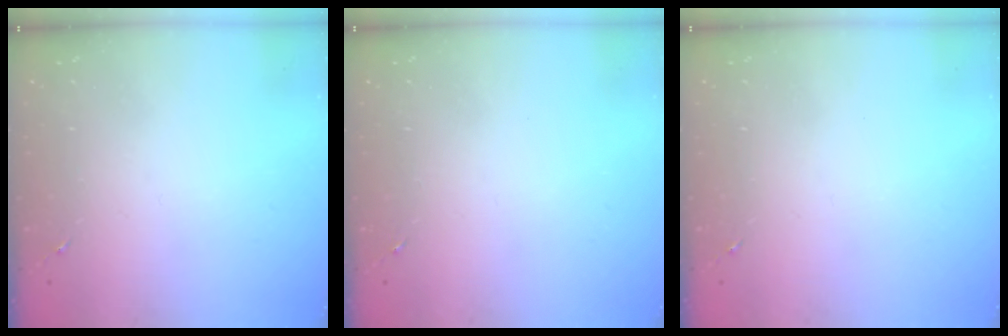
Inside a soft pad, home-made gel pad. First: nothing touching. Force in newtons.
{"total": 0.0}
{"total": 0.0}